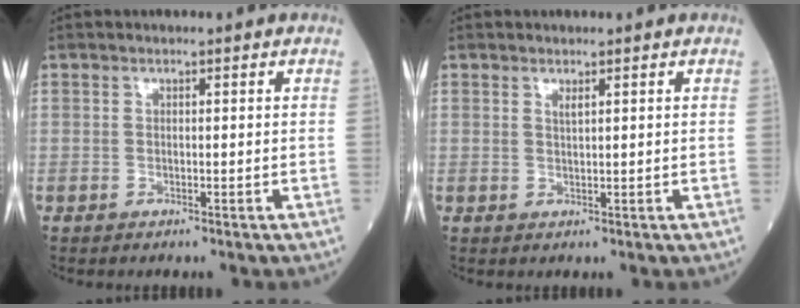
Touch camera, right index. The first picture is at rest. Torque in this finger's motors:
{"motor_torque": [-0.06, 0.01, -0.02, 0.00]}